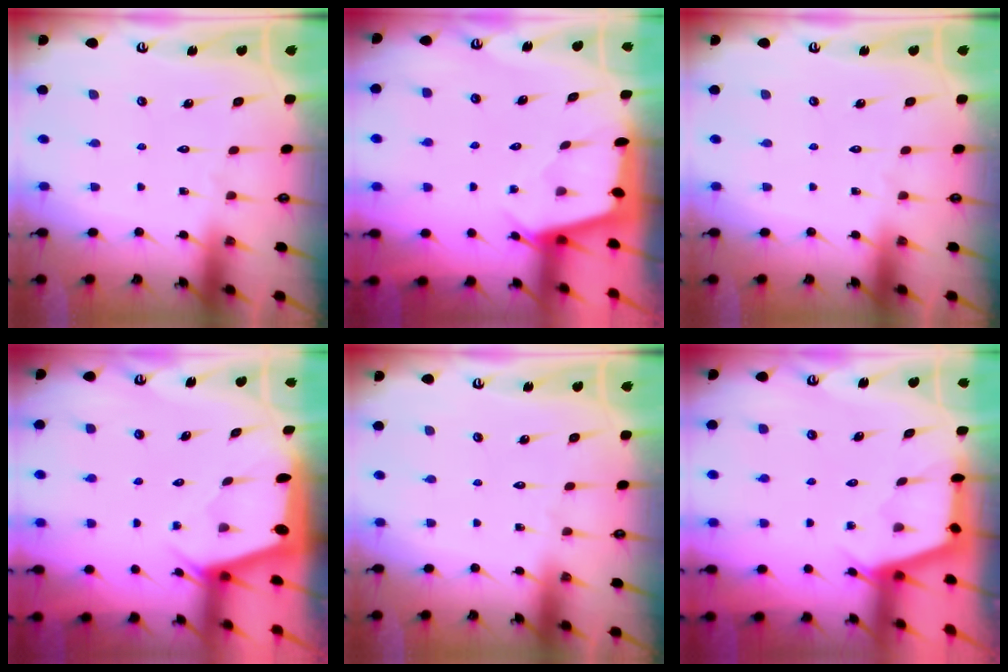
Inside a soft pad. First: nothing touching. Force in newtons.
{"total": 2.5, "press": 2.5, "slide": 0.3}
{"total": 0.0}
{"total": 1.9, "press": 1.8, "slide": 0.3}
{"total": 0.0}
{"total": 2.9, "press": 2.9, "slide": 0.3}